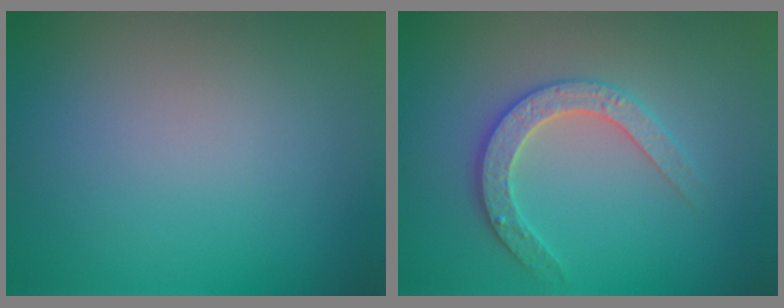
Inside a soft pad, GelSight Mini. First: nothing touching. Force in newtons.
{"total": 3.0, "press": 2.9, "slide": 0.5}